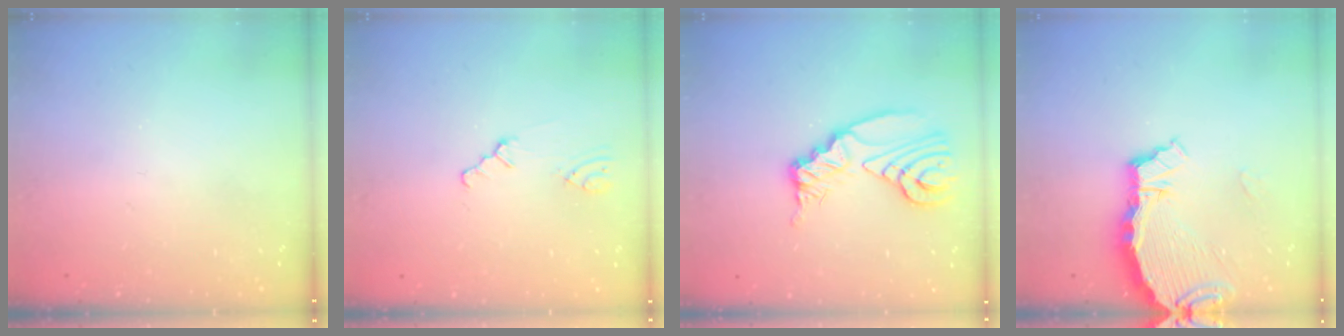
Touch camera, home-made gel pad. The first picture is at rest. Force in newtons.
{"total": 0.9, "press": 0.8, "slide": 0.2}
{"total": 12.5, "press": 12.4, "slide": 1.8}
{"total": 5.3, "press": 5.3, "slide": 0.5}